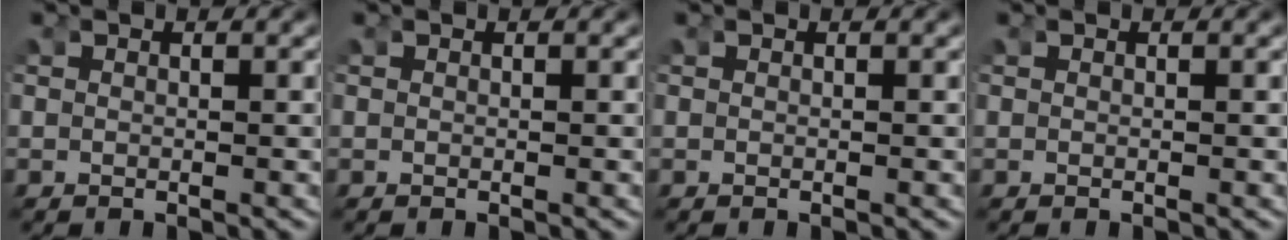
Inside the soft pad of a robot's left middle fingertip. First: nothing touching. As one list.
[{"total": 0.0}, {"total": 0.0}, {"total": 0.0}]